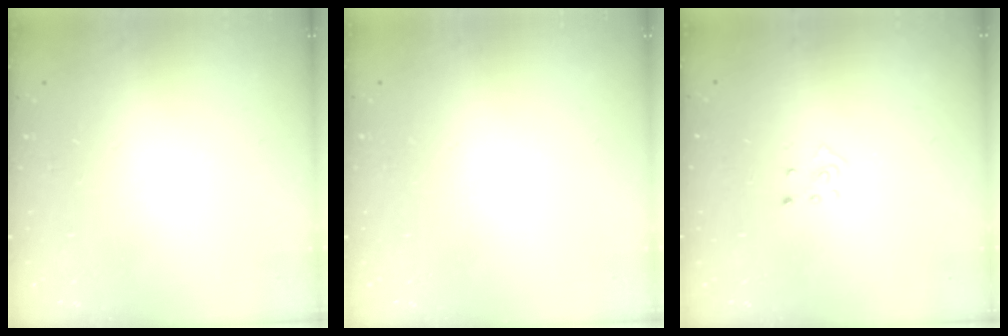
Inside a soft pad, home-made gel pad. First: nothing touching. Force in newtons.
{"total": 0.0}
{"total": 3.9, "press": 3.9, "slide": 0.2}